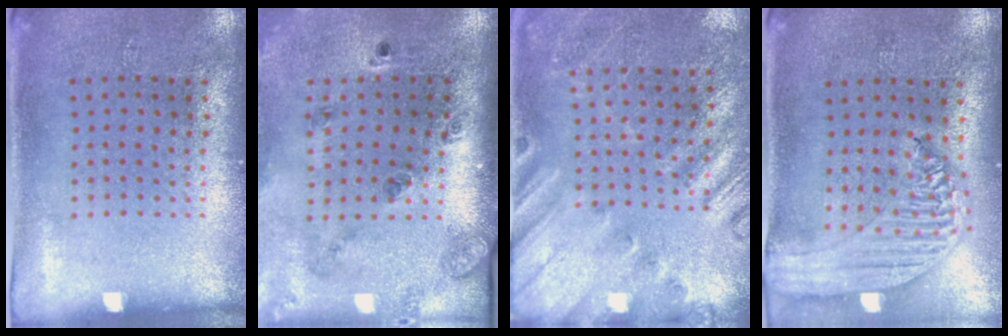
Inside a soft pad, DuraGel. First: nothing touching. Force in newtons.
{"total": 1.8, "press": 1.5, "slide": 1.0}
{"total": 2.3, "press": 2.0, "slide": 1.0}
{"total": 2.0, "press": 1.9, "slide": 0.7}